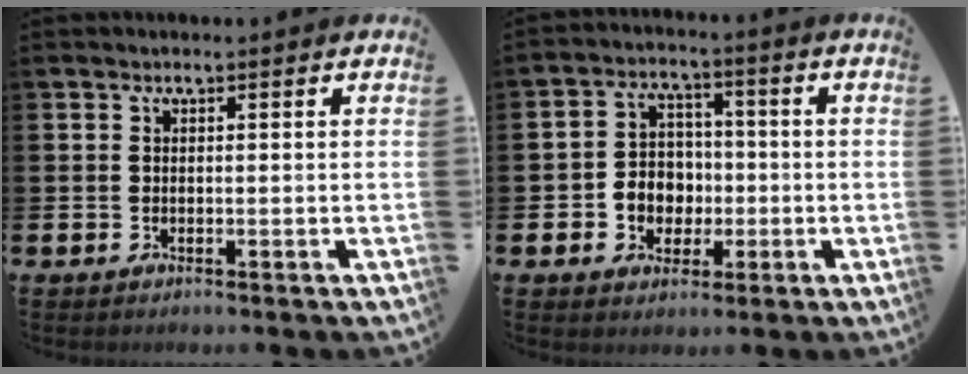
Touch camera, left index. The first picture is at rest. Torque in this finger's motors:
{"motor_torque": [0.82, 0.58, 0.16, 0.05]}